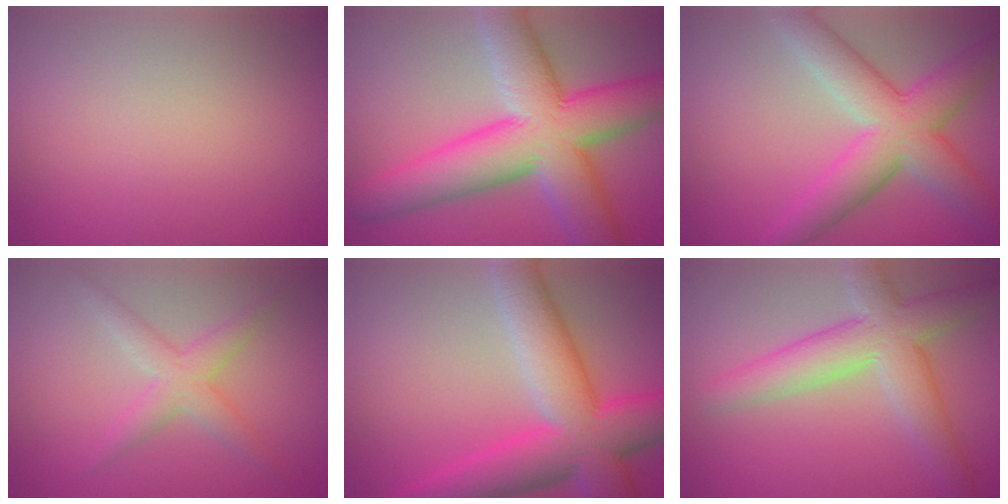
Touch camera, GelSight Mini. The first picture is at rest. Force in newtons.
{"total": 12.1, "press": 12.1, "slide": 0.8}
{"total": 7.7, "press": 7.7, "slide": 0.1}
{"total": 2.9, "press": 2.9, "slide": 0.0}
{"total": 10.4, "press": 10.4, "slide": 0.4}
{"total": 6.5, "press": 6.5, "slide": 0.4}